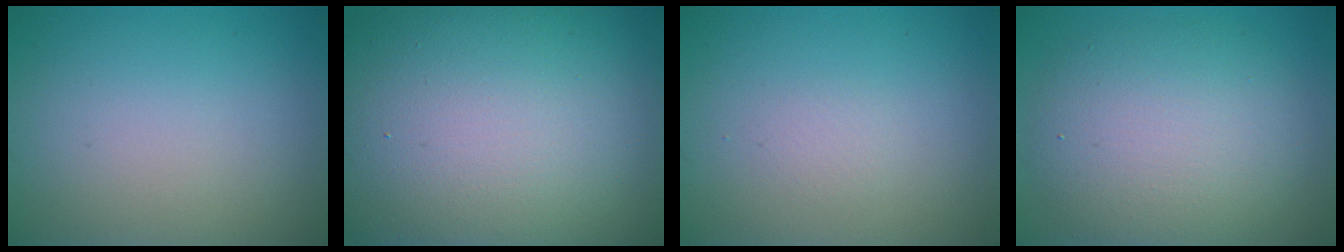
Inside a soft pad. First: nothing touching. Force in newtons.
{"total": 21.0, "press": 21.0, "slide": 1.1}
{"total": 0.7, "press": 0.7, "slide": 0.0}
{"total": 7.7, "press": 7.6, "slide": 0.3}